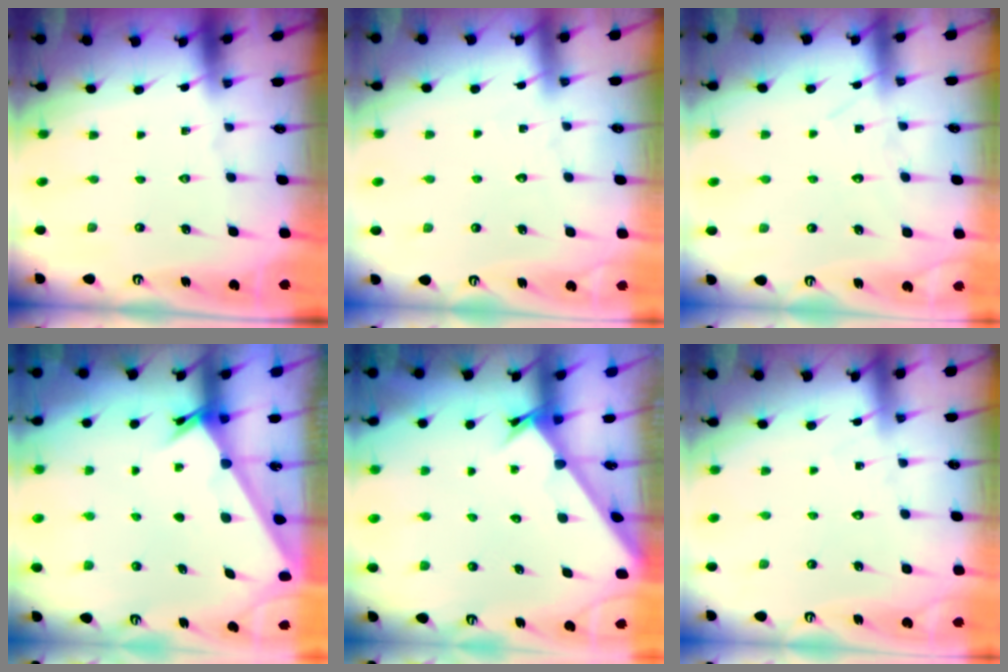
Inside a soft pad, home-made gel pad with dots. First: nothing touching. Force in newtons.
{"total": 3.0, "press": 3.0, "slide": 0.3}
{"total": 7.7, "press": 7.7, "slide": 0.4}
{"total": 2.2, "press": 2.2, "slide": 0.2}
{"total": 2.4, "press": 2.4, "slide": 0.1}
{"total": 5.2, "press": 5.2, "slide": 0.4}